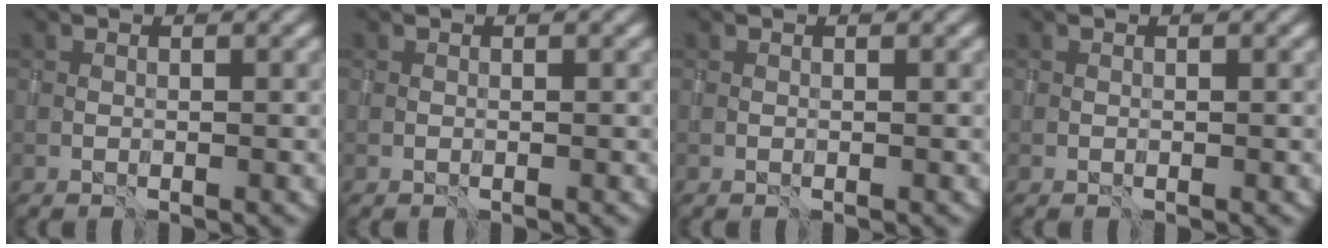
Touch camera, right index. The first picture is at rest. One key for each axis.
{"total": 0.0}
{"total": 0.0}
{"total": 0.0}